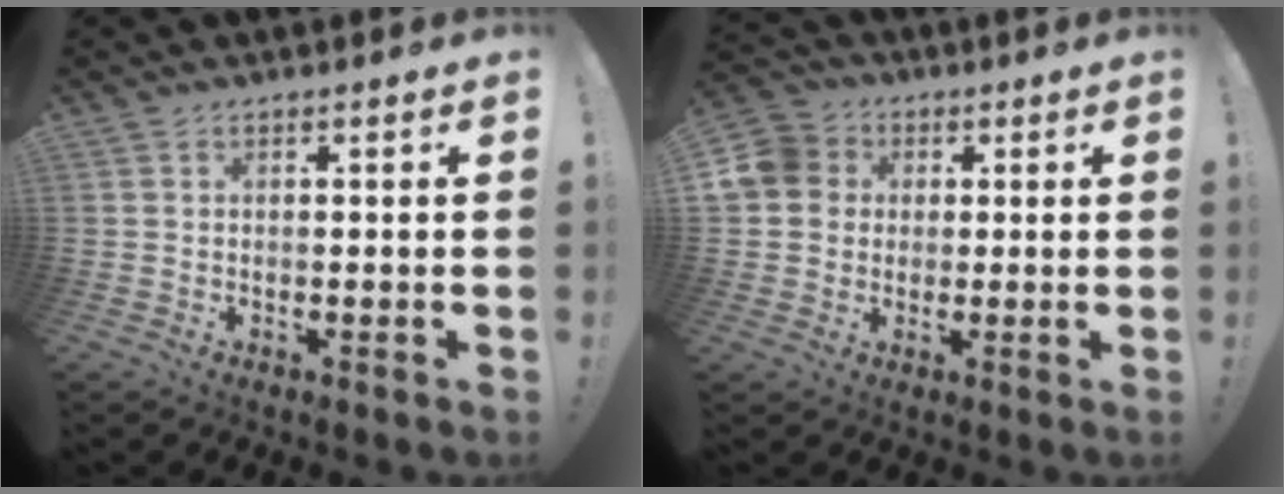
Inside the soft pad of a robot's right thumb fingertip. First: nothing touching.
{"total": 9.3, "force": [1.3, 8.6, 3.2], "torque": [-0.067, 0.014, 0.029]}